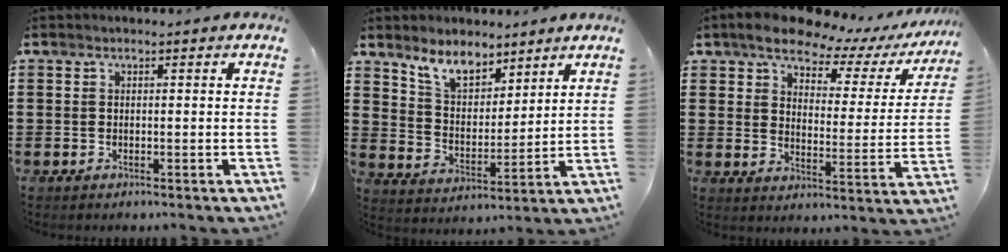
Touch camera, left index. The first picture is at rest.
{"total": 7.1, "force": [6.1, 2.8, 2.4], "torque": [-0.063, -0.016, 0.113]}
{"total": 7.0, "force": [6.2, 2.0, 2.6], "torque": [-0.070, -0.036, 0.104]}